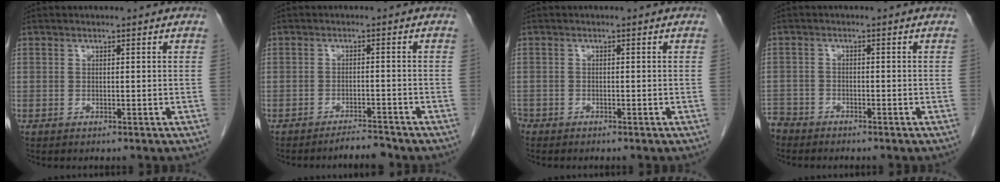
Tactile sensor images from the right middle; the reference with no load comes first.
{"total": 2.8, "force": [-2.7, -0.2, 0.6], "torque": [-0.009, -0.011, -0.042]}
{"total": 1.4, "force": [-1.2, 0.8, 0.2], "torque": [-0.012, 0.000, -0.022]}
{"total": 3.6, "force": [-3.3, 1.4, -0.1], "torque": [-0.002, -0.002, -0.068]}